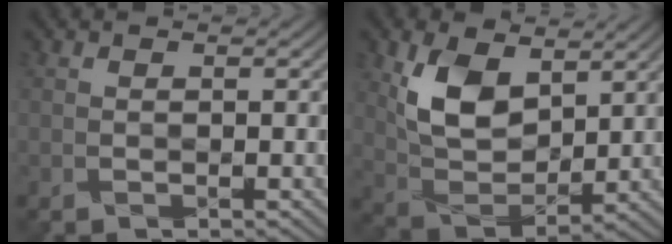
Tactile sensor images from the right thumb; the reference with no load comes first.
{"total": 8.4, "force": [4.0, 4.9, 5.5], "torque": [-0.120, -0.012, 0.082]}